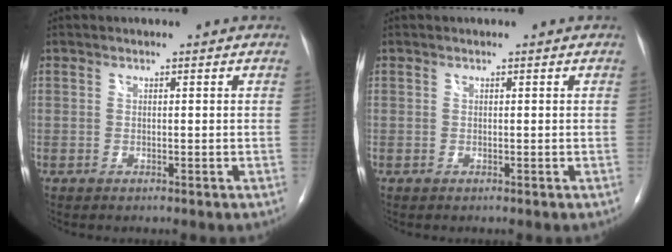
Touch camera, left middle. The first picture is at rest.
{"total": 0.0}